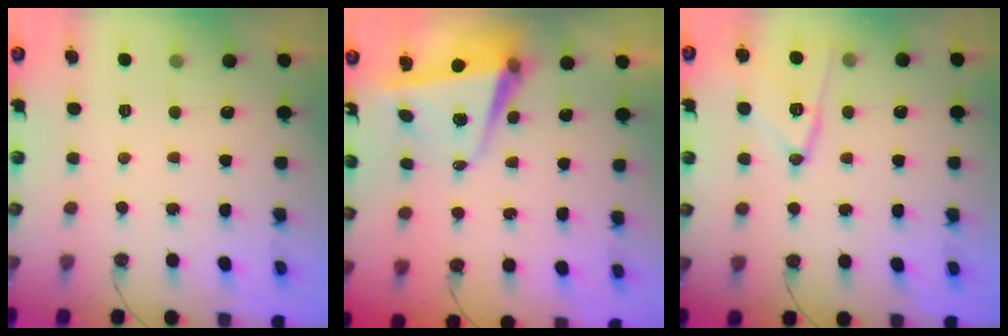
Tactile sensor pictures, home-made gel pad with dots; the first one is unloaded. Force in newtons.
{"total": 5.9, "press": 5.7, "slide": 1.5}
{"total": 13.3, "press": 13.3, "slide": 0.4}